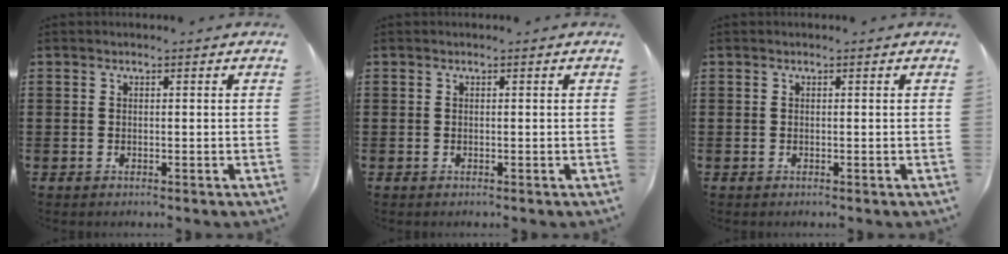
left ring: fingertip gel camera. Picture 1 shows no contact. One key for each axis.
{"total": 0.0}
{"total": 0.0}